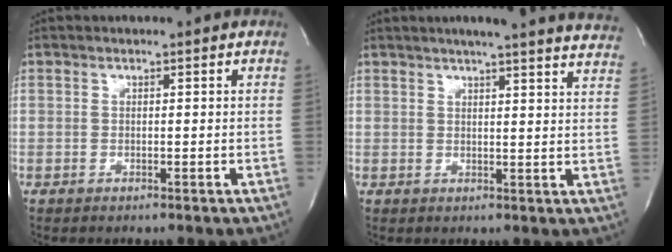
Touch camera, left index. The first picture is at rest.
{"total": 21.0, "force": [19.0, 0.7, 8.9], "torque": [-0.129, -0.033, 0.214]}